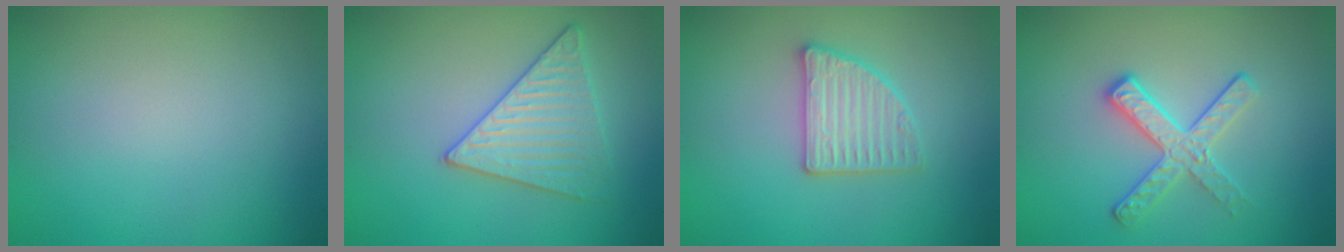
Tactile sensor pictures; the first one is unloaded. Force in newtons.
{"total": 3.5, "press": 3.4, "slide": 0.6}
{"total": 2.8, "press": 2.8, "slide": 0.4}
{"total": 2.8, "press": 2.6, "slide": 1.1}